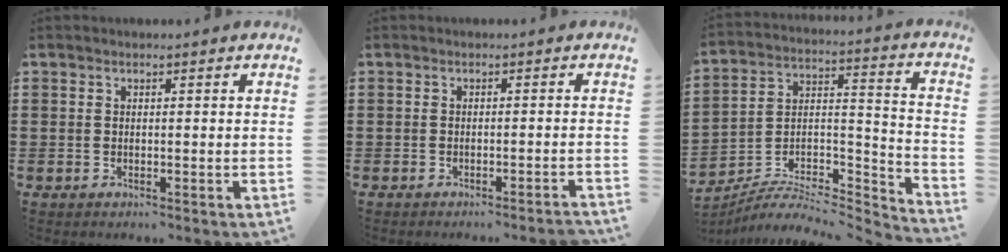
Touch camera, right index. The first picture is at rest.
{"total": 1.1, "force": [-1.0, -0.3, 0.4], "torque": [-0.007, 0.001, -0.019]}
{"total": 5.9, "force": [-5.0, 2.1, 2.2], "torque": [-0.041, -0.004, -0.099]}